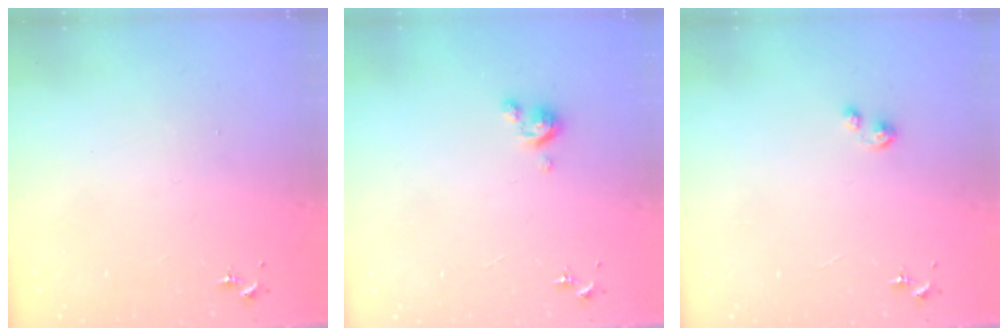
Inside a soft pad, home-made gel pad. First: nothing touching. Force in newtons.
{"total": 3.0, "press": 3.0, "slide": 0.3}
{"total": 3.3, "press": 3.3, "slide": 0.4}